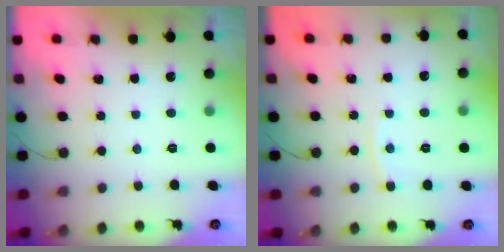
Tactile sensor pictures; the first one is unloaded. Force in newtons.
{"total": 3.9, "press": 3.9, "slide": 0.6}